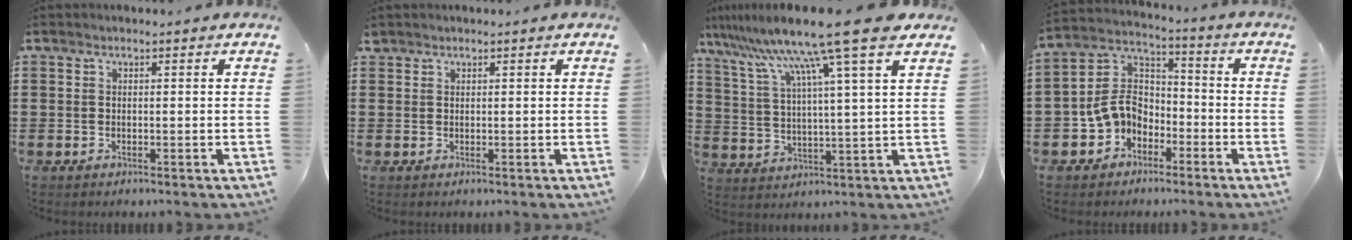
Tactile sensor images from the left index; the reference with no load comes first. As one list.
[{"total": 0.7, "force": [0.6, 0.4, 0.1], "torque": [-0.004, 0.002, 0.012]}, {"total": 13.5, "force": [9.9, -1.0, 9.2], "torque": [-0.202, -0.042, 0.156]}, {"total": 7.6, "force": [-2.8, 6.2, 3.4], "torque": [-0.100, 0.010, -0.061]}]